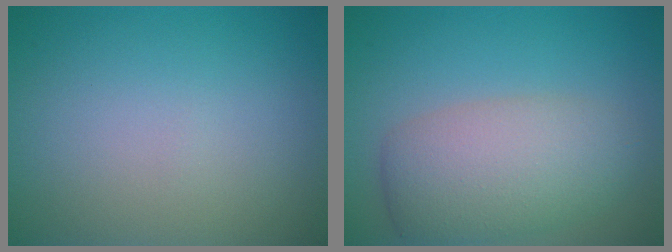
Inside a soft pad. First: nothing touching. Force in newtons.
{"total": 6.0, "press": 6.0, "slide": 0.4}